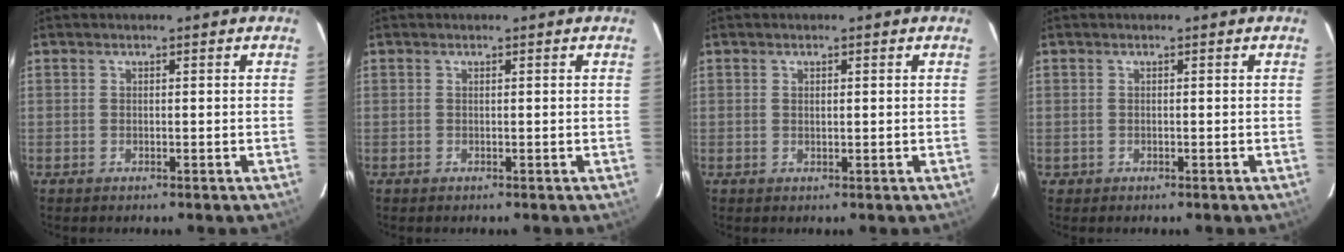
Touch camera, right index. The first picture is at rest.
{"total": 0.0}
{"total": 0.9, "force": [0.3, 0.4, 0.7], "torque": [-0.012, 0.002, 0.006]}
{"total": 0.9, "force": [-0.2, 0.8, 0.0], "torque": [0.001, 0.002, 0.000]}